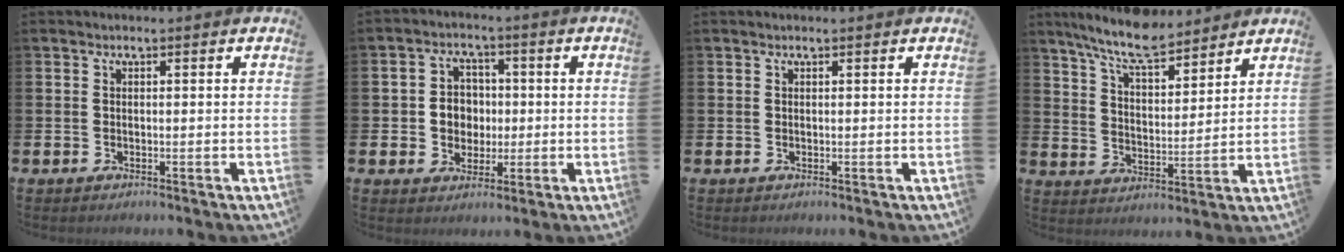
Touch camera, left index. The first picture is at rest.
{"total": 4.5, "force": [0.2, 4.2, 1.6], "torque": [-0.023, 0.005, -0.006]}
{"total": 0.0}
{"total": 8.7, "force": [8.0, 1.6, 3.2], "torque": [-0.086, -0.040, 0.144]}